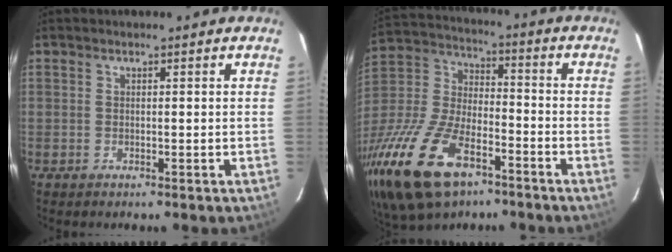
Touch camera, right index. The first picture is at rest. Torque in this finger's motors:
{"motor_torque": [1.13, -1.01, 0.82, 0.21]}